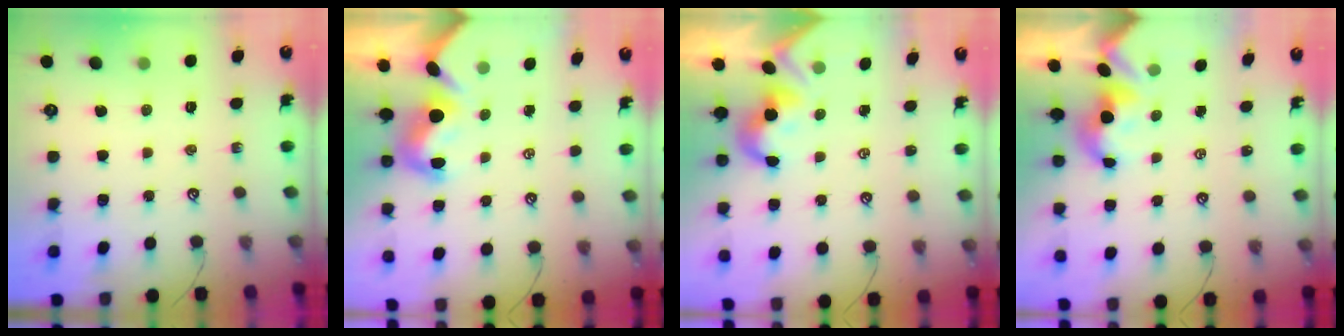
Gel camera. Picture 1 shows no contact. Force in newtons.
{"total": 3.4, "press": 3.2, "slide": 1.1}
{"total": 2.2, "press": 2.1, "slide": 0.4}
{"total": 2.1, "press": 2.1, "slide": 0.2}